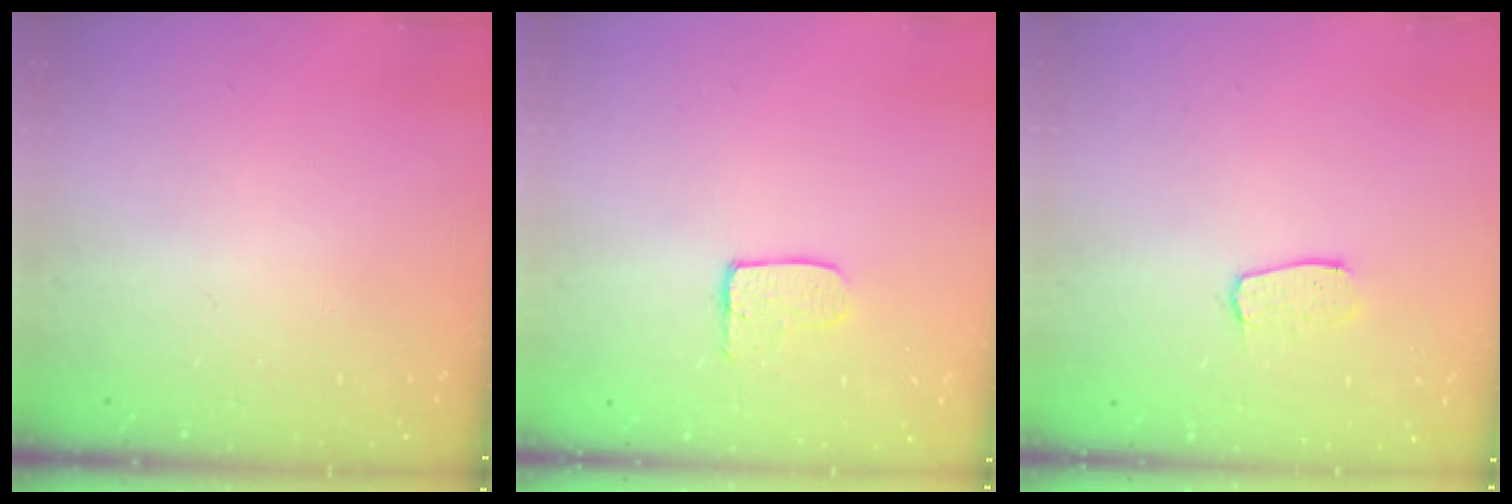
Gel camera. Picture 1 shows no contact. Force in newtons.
{"total": 5.0, "press": 5.0, "slide": 0.4}
{"total": 6.0, "press": 6.0, "slide": 0.3}